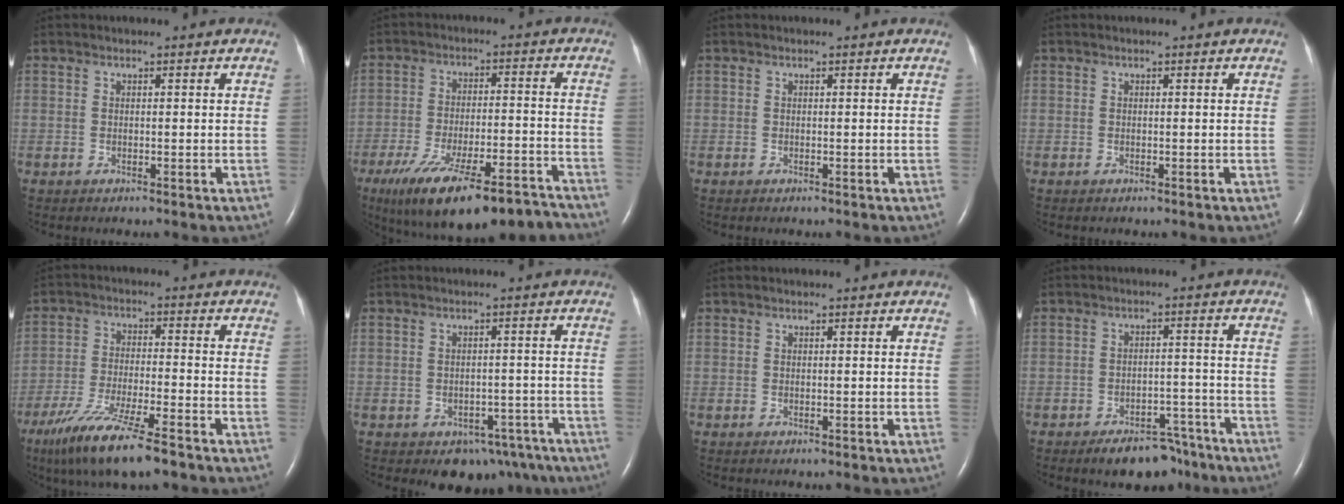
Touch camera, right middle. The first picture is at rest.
{"total": 19.5, "force": [-14.9, 4.5, 11.8], "torque": [-0.172, -0.004, -0.226]}
{"total": 0.0}
{"total": 0.0}
{"total": 12.6, "force": [-8.8, 1.1, 8.9], "torque": [-0.170, -0.038, -0.153]}
{"total": 7.6, "force": [-5.5, 4.8, 2.4], "torque": [-0.012, 0.021, -0.066]}
{"total": 0.0}
{"total": 8.4, "force": [-6.7, 3.8, 3.4], "torque": [-0.036, 0.014, -0.096]}